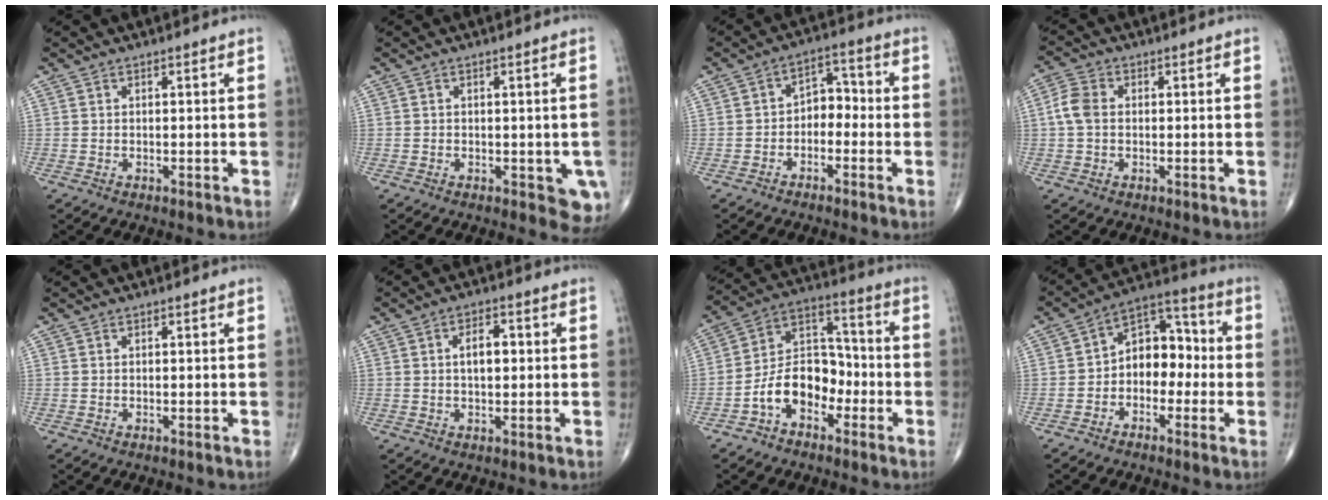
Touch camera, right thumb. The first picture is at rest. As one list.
[{"total": 4.8, "force": [-1.2, 2.5, 3.9], "torque": [-0.019, -0.004, -0.013]}, {"total": 5.5, "force": [-1.7, 3.9, 3.5], "torque": [-0.026, 0.033, -0.042]}, {"total": 4.5, "force": [0.1, 3.2, 3.2], "torque": [-0.073, 0.013, -0.004]}, {"total": 0.0}, {"total": 4.7, "force": [0.6, 2.5, 3.9], "torque": [-0.057, 0.004, 0.008]}, {"total": 11.7, "force": [-4.7, 7.7, 7.4], "torque": [-0.106, 0.060, -0.095]}, {"total": 10.2, "force": [-1.3, 7.2, 7.1], "torque": [-0.068, 0.042, -0.040]}]